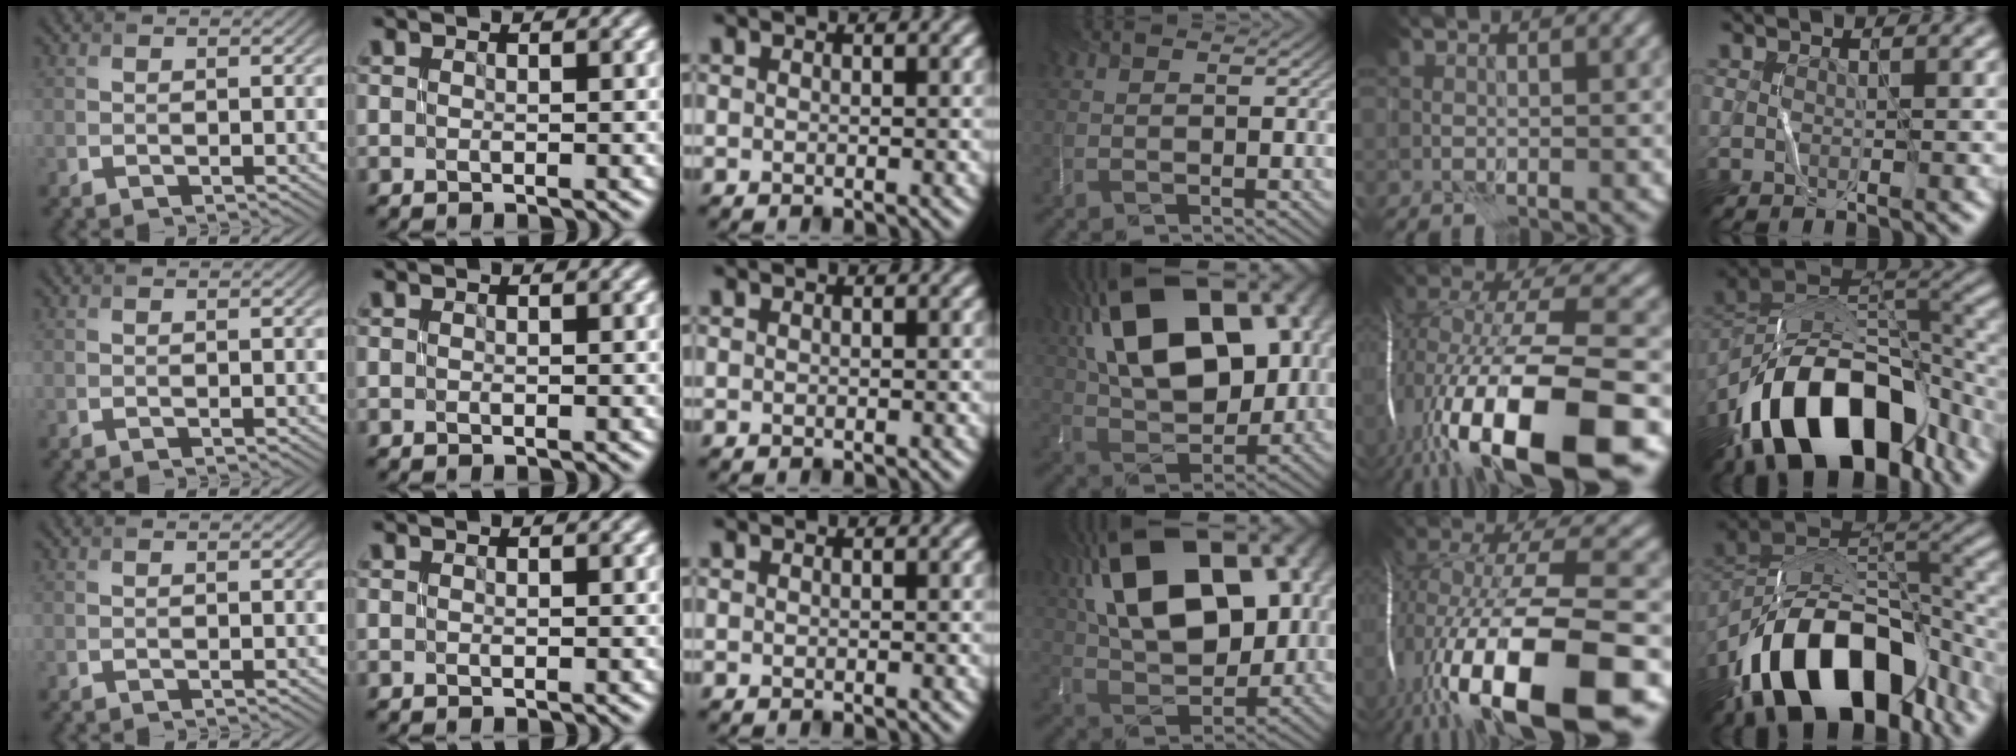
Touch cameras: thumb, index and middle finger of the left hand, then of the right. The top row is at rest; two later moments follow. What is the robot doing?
{"motion": "open", "object": "stapler"}